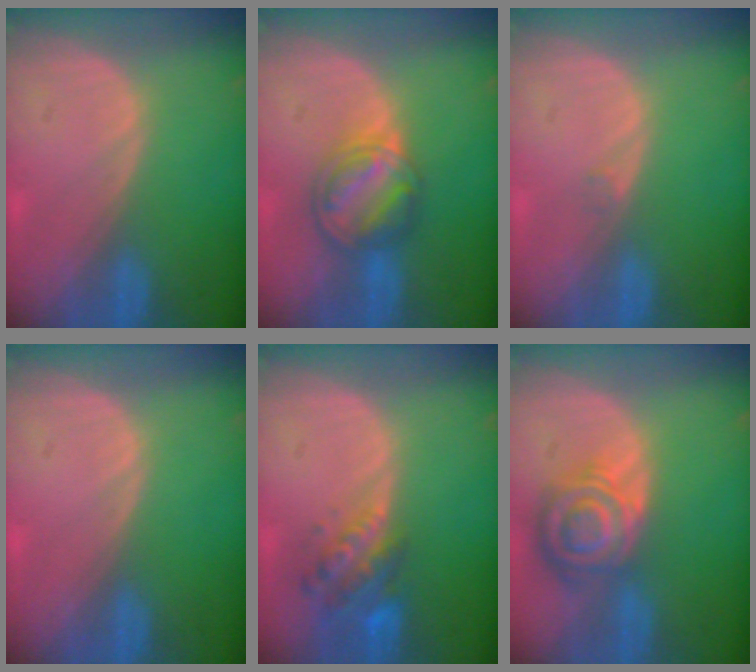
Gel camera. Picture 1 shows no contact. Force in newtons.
{"total": 6.9, "press": 6.3, "slide": 2.8}
{"total": 0.5, "press": 0.5, "slide": 0.1}
{"total": 0.0}
{"total": 6.3, "press": 5.7, "slide": 2.5}
{"total": 8.3, "press": 7.2, "slide": 4.0}